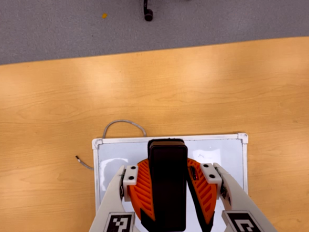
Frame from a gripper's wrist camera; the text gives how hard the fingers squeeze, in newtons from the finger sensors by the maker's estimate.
{"total": 8.4, "left": 7.9, "right": 8.8}